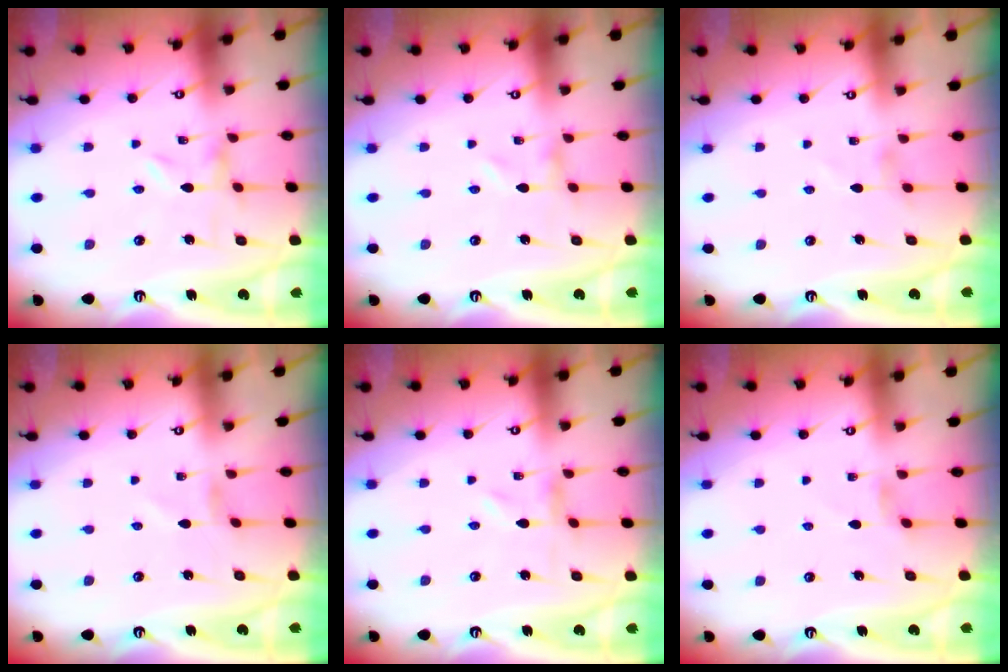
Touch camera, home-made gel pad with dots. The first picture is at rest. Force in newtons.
{"total": 0.0}
{"total": 1.9, "press": 1.9, "slide": 0.3}
{"total": 0.0}
{"total": 0.0}
{"total": 0.9, "press": 0.8, "slide": 0.4}